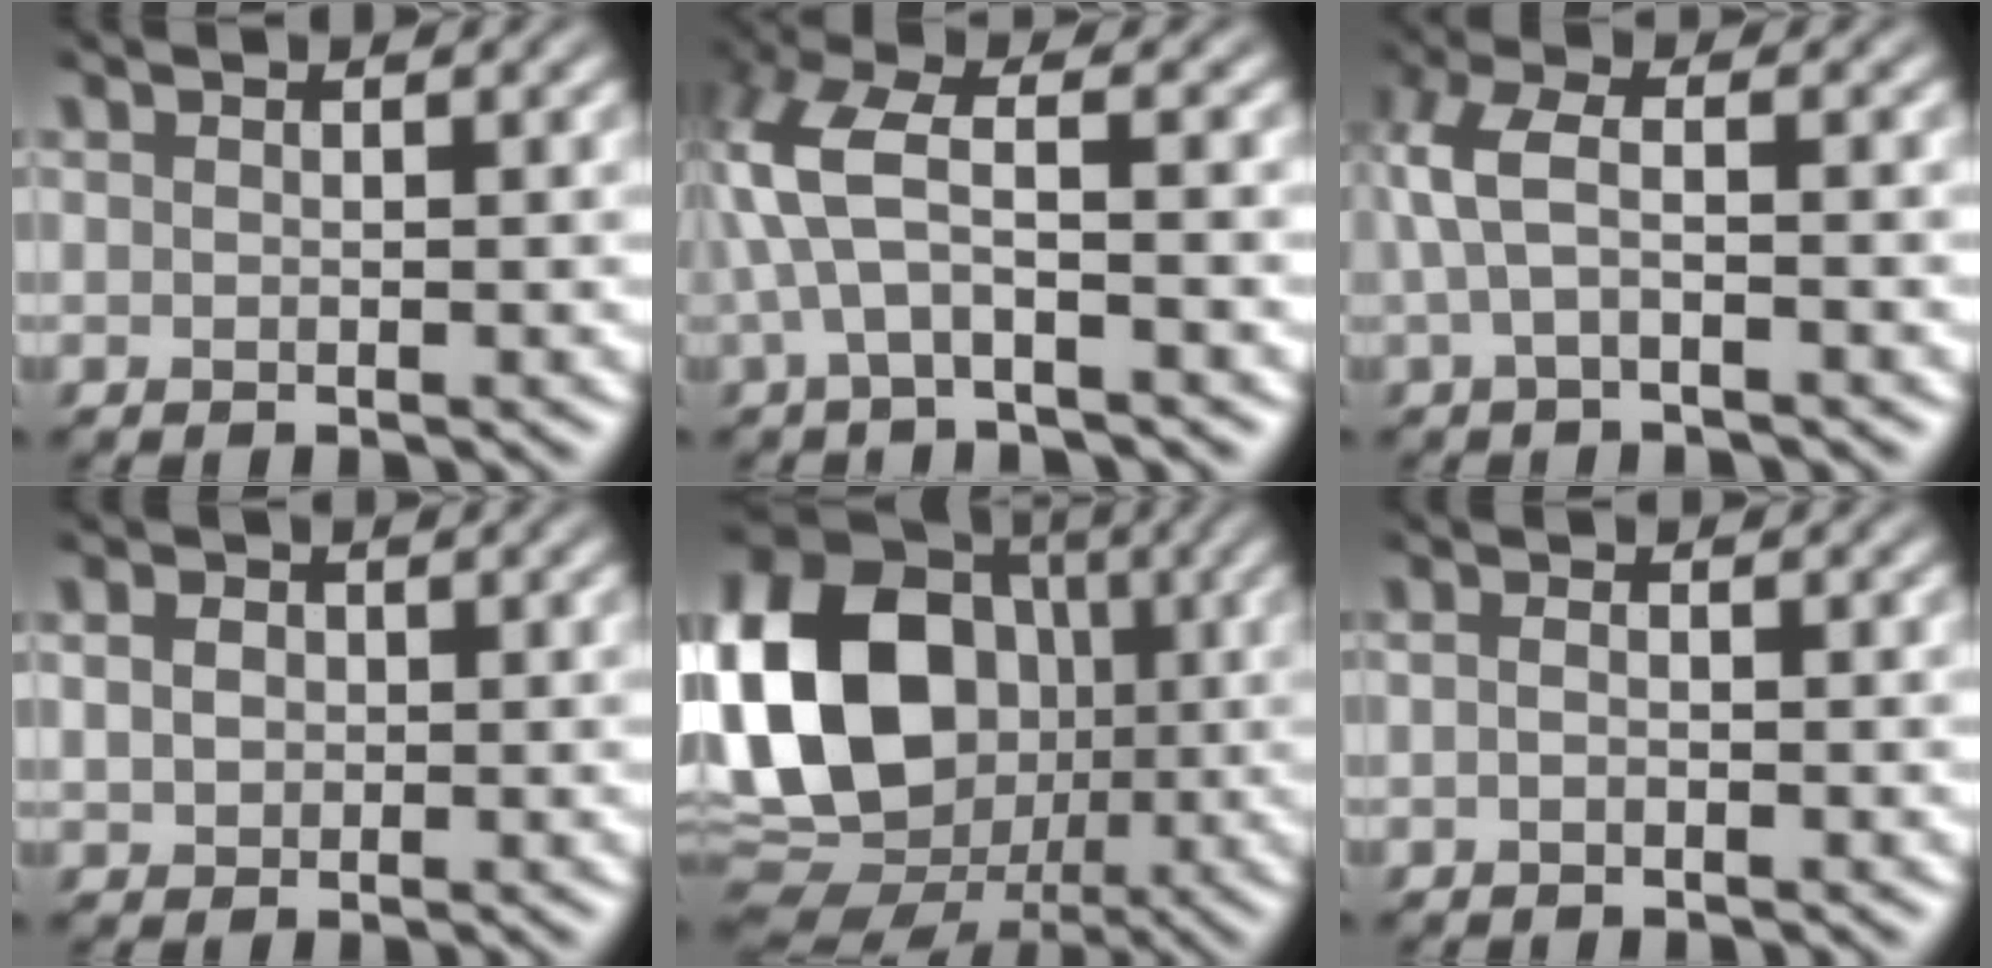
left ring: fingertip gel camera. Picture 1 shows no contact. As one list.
[{"total": 5.3, "force": [-0.6, 1.5, 5.1], "torque": [-0.118, 0.017, -0.024]}, {"total": 3.2, "force": [-0.3, 0.9, 3.1], "torque": [-0.074, 0.010, -0.013]}, {"total": 1.6, "force": [0.0, 1.4, 0.9], "torque": [-0.016, 0.005, -0.005]}, {"total": 20.3, "force": [-0.3, 16.5, 11.8], "torque": [-0.248, 0.005, -0.034]}, {"total": 0.9, "force": [-0.4, 0.3, 0.7], "torque": [-0.015, -0.001, -0.010]}]